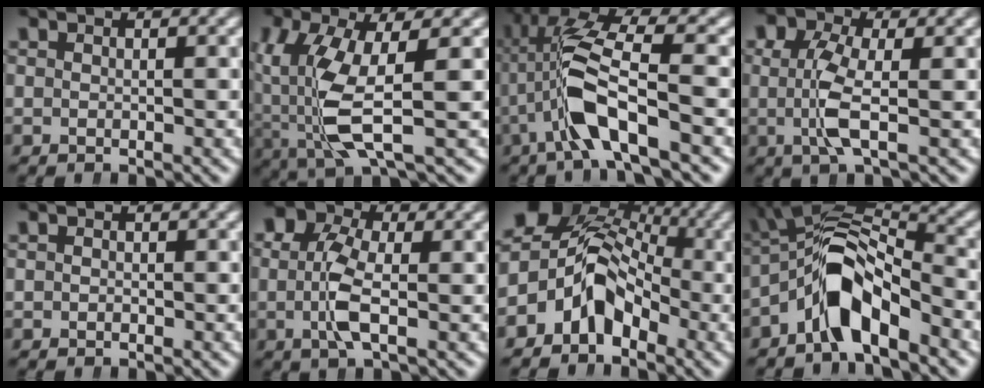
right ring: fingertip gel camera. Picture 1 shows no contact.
{"total": 7.3, "force": [-0.8, 3.2, 6.5], "torque": [-0.138, -0.023, 0.003]}
{"total": 6.4, "force": [0.4, 2.2, 6.0], "torque": [-0.136, -0.008, 0.011]}
{"total": 3.6, "force": [-0.2, 1.3, 3.4], "torque": [-0.077, -0.021, 0.002]}
{"total": 0.5, "force": [-0.2, 0.5, 0.1], "torque": [-0.005, -0.005, -0.002]}
{"total": 4.7, "force": [0.1, 3.0, 3.6], "torque": [-0.081, -0.016, -0.004]}
{"total": 12.9, "force": [1.0, 10.2, 7.8], "torque": [-0.151, -0.022, 0.010]}
{"total": 7.8, "force": [-1.5, 5.0, 5.8], "torque": [-0.106, -0.016, -0.024]}